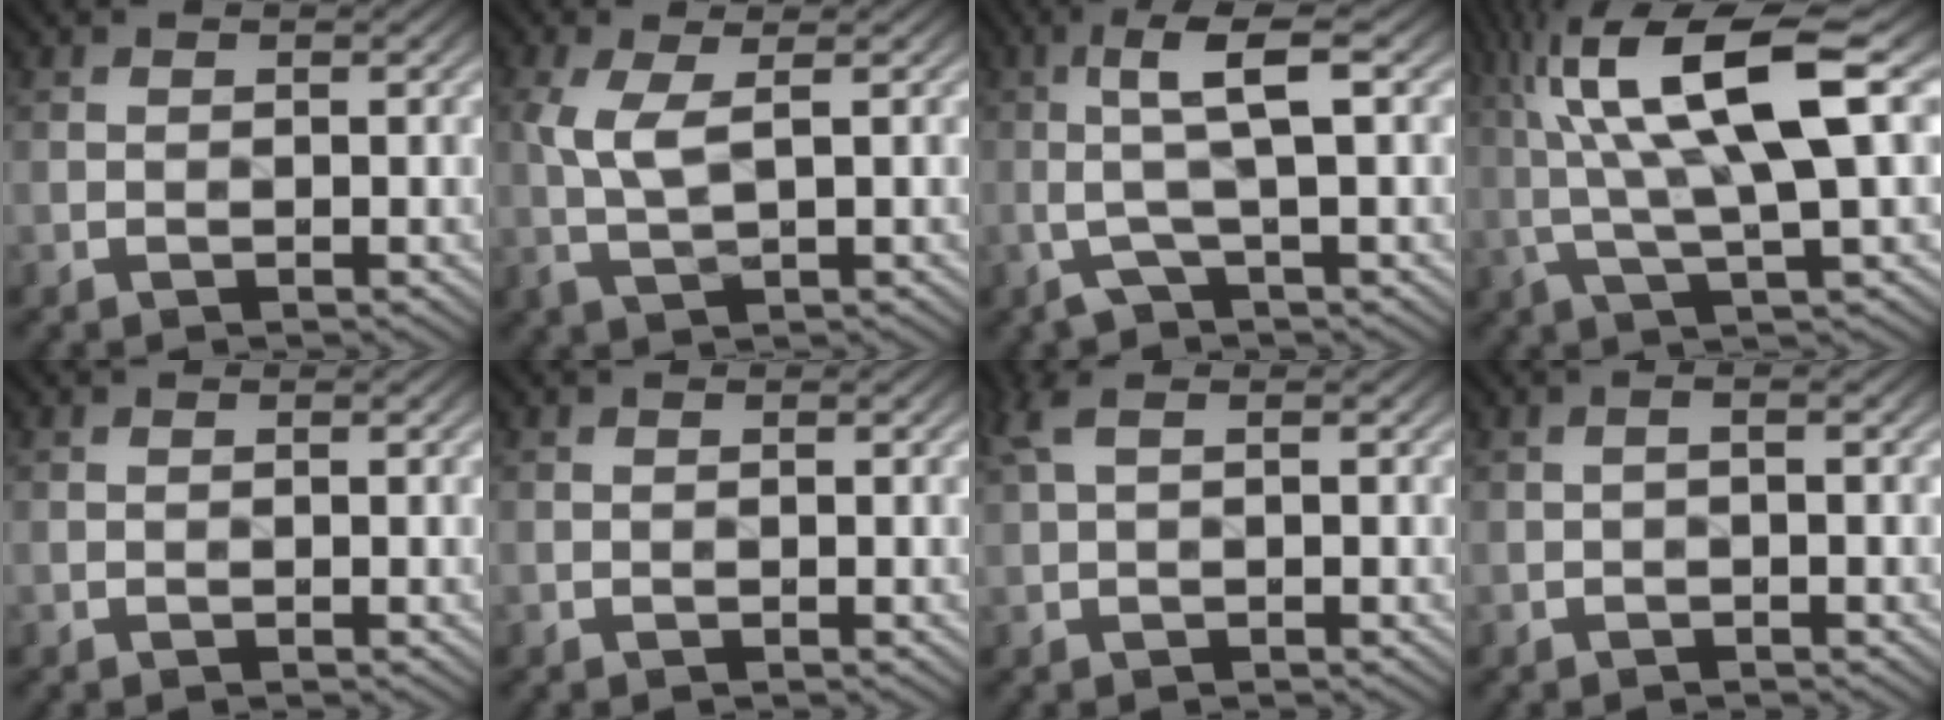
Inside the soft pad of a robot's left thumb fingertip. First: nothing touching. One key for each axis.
{"total": 4.2, "fx": 0.8, "fy": 1.3, "fz": 3.9, "tx": -0.099, "ty": 0.003, "tz": 0.018}
{"total": 5.8, "fx": 0.0, "fy": 0.9, "fz": 5.7, "tx": -0.110, "ty": 0.021, "tz": -0.012}
{"total": 13.9, "fx": 3.5, "fy": 3.6, "fz": 13.0, "tx": -0.262, "ty": 0.014, "tz": 0.063}
{"total": 0.0}
{"total": 0.0}
{"total": 2.7, "fx": 1.2, "fy": 0.7, "fz": 2.3, "tx": -0.055, "ty": 0.013, "tz": 0.023}
{"total": 1.0, "fx": -0.2, "fy": 0.1, "fz": 0.9, "tx": -0.015, "ty": 0.003, "tz": -0.006}